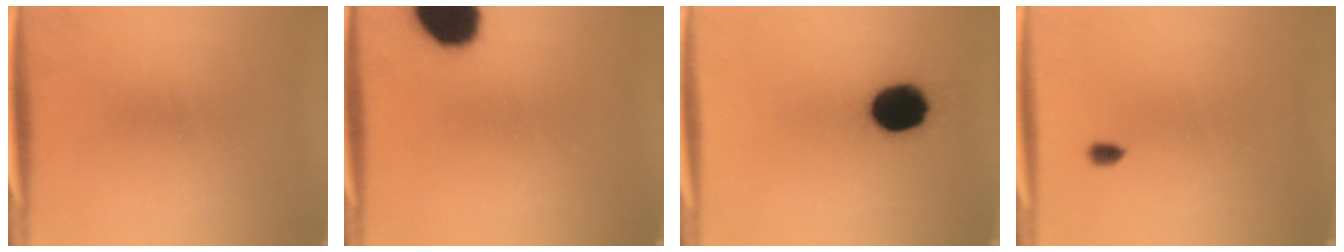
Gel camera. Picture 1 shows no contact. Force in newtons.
{"total": 15.1}
{"total": 14.7}
{"total": 1.2}